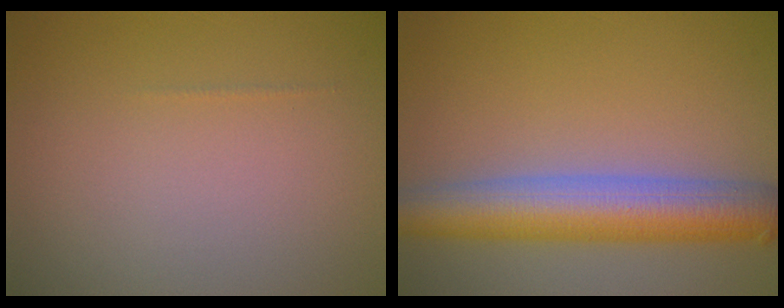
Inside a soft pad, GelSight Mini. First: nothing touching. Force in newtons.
{"total": 7.1, "press": 7.1, "slide": 0.3}